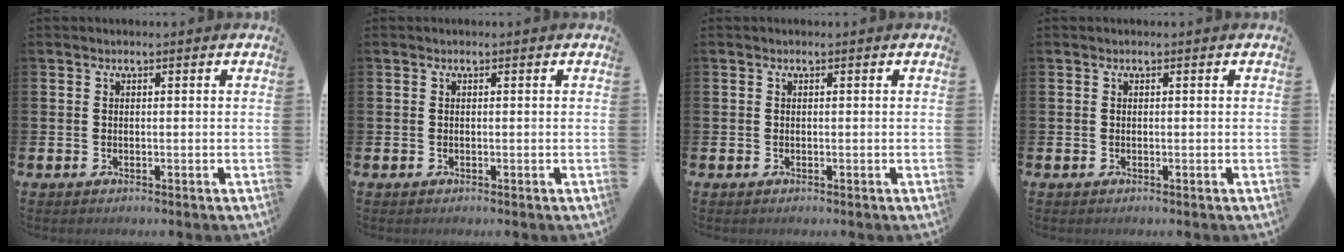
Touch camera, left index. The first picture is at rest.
{"total": 0.0}
{"total": 0.0}
{"total": 0.0}